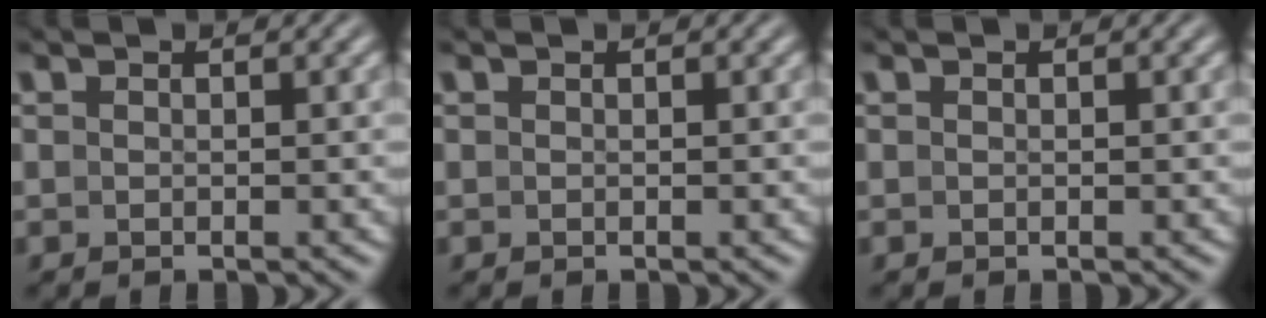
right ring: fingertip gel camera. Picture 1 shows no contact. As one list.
[{"total": 0.0}, {"total": 0.0}]